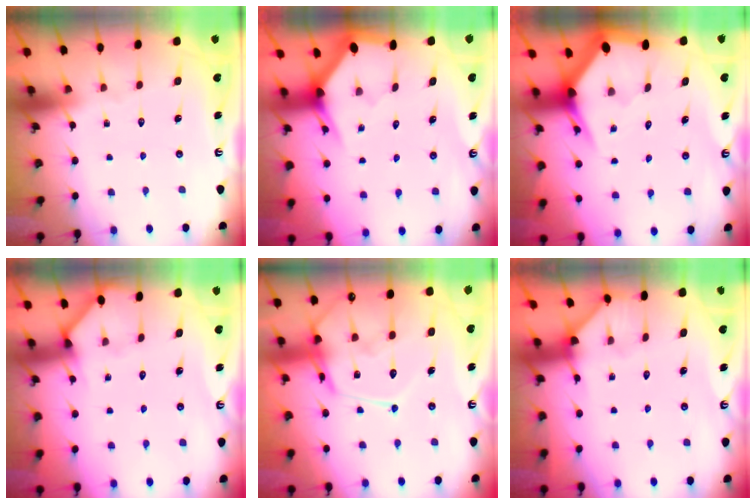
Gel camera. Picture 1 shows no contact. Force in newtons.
{"total": 2.9, "press": 2.9, "slide": 0.0}
{"total": 3.9, "press": 3.9, "slide": 0.1}
{"total": 3.0, "press": 3.0, "slide": 0.2}
{"total": 15.6, "press": 15.6, "slide": 1.5}
{"total": 2.0, "press": 2.0, "slide": 0.1}